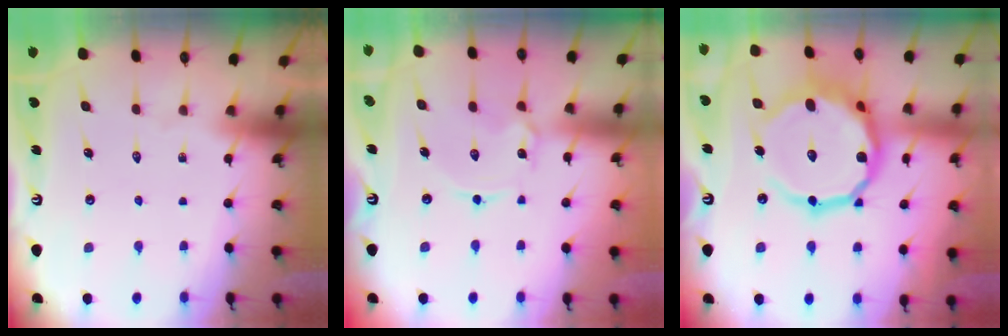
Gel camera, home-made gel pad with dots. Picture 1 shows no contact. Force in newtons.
{"total": 2.2, "press": 2.2, "slide": 0.3}
{"total": 17.9, "press": 17.8, "slide": 2.3}